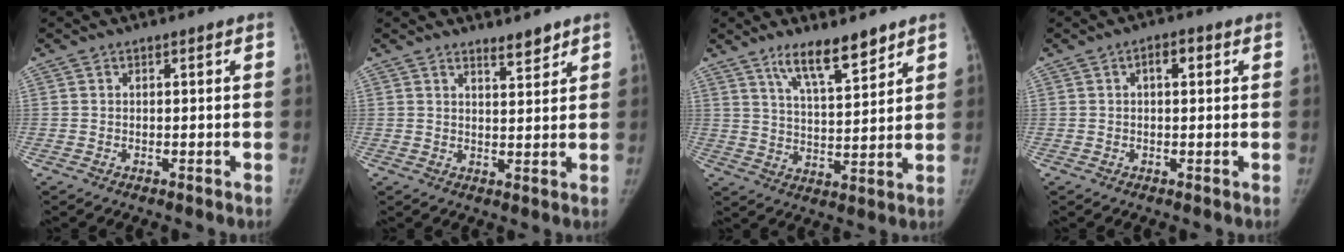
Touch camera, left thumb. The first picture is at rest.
{"total": 3.2, "force": [2.8, 0.8, 1.4], "torque": [-0.011, -0.026, 0.044]}
{"total": 9.6, "force": [7.1, 2.4, 6.1], "torque": [-0.089, -0.048, 0.127]}
{"total": 3.2, "force": [1.0, 1.5, 2.6], "torque": [-0.036, 0.007, 0.012]}